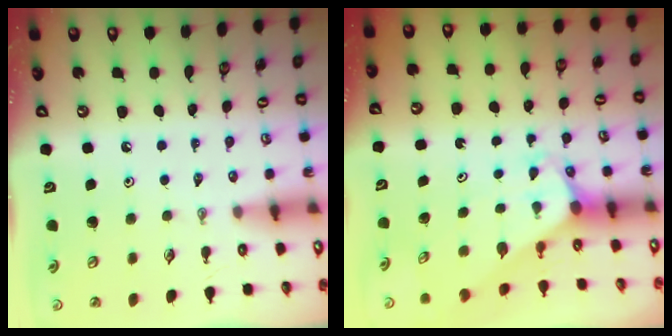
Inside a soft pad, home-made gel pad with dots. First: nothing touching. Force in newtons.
{"total": 2.9, "press": 2.9, "slide": 0.0}